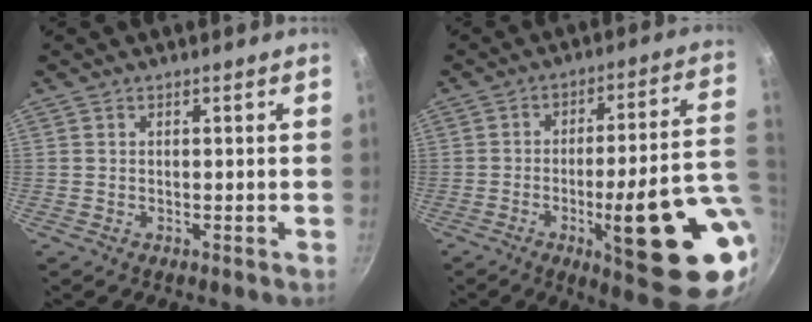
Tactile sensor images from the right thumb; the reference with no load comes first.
{"total": 22.5, "force": [-5.0, 5.0, 21.3], "torque": [-0.265, 0.008, -0.059]}